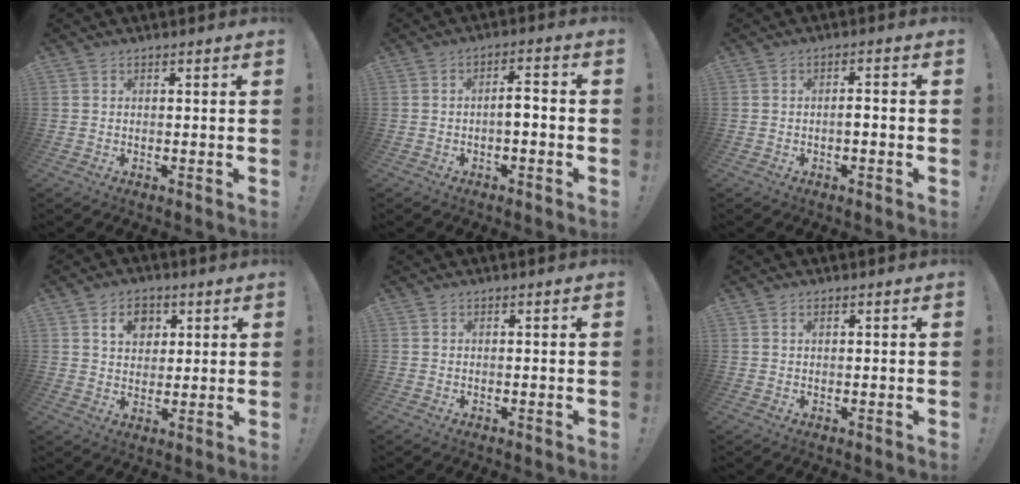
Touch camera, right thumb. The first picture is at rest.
{"total": 4.4, "force": [-1.6, 1.2, 3.9], "torque": [-0.067, 0.010, -0.028]}
{"total": 2.5, "force": [-1.1, 0.5, 2.1], "torque": [-0.037, 0.005, -0.021]}
{"total": 7.6, "force": [3.2, 6.0, 3.4], "torque": [-0.047, -0.003, 0.057]}
{"total": 0.0}
{"total": 0.5, "force": [0.2, 0.1, 0.5], "torque": [-0.018, 0.005, 0.006]}